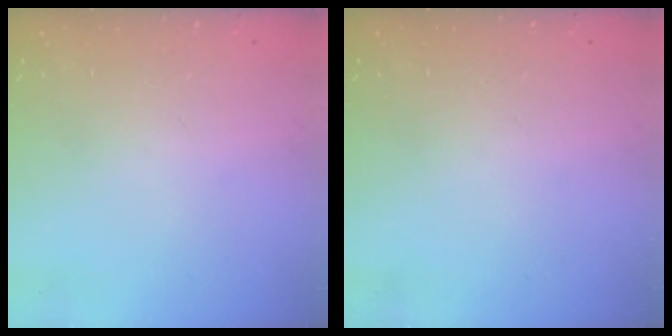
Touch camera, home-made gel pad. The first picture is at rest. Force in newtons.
{"total": 0.0}